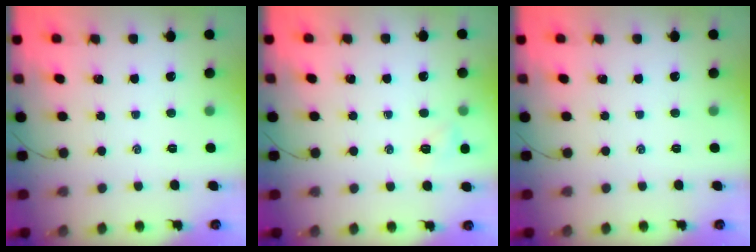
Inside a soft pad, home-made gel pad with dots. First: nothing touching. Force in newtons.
{"total": 4.5, "press": 4.3, "slide": 1.2}
{"total": 0.0}